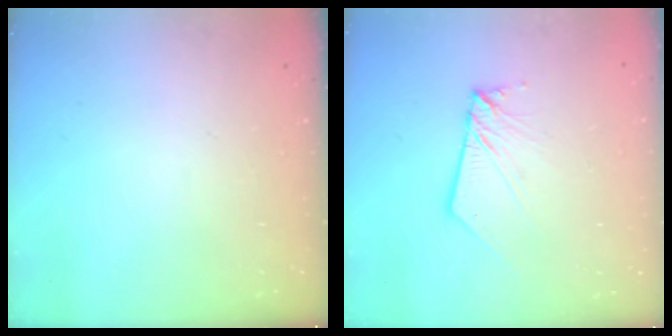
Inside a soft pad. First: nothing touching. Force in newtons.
{"total": 6.4, "press": 6.3, "slide": 0.8}